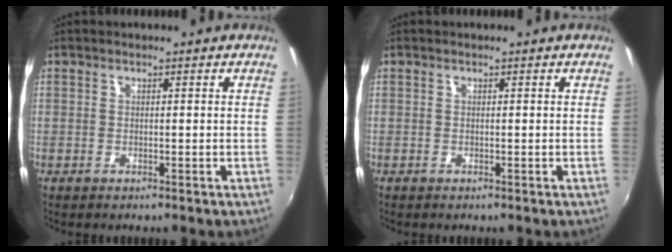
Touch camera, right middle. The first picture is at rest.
{"total": 0.0}